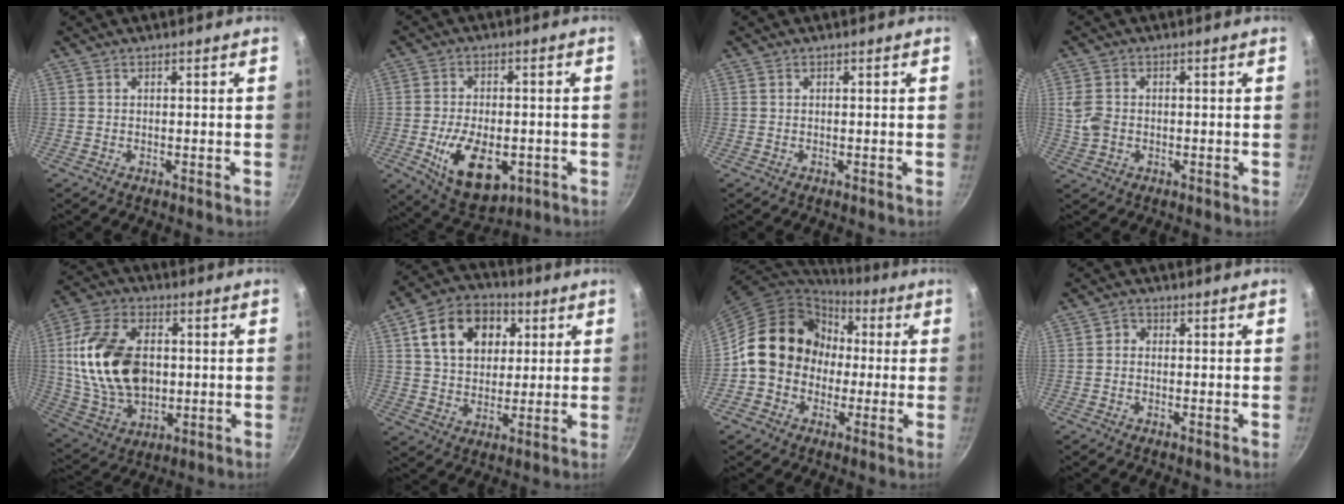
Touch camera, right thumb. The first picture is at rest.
{"total": 13.5, "force": [-3.8, 7.7, 10.5], "torque": [-0.160, -0.002, -0.046]}
{"total": 0.0}
{"total": 4.6, "force": [-0.2, 3.6, 2.9], "torque": [-0.058, 0.002, -0.004]}
{"total": 20.4, "force": [1.4, 13.4, 15.3], "torque": [-0.275, 0.007, 0.030]}
{"total": 15.4, "force": [4.9, 11.3, 9.2], "torque": [-0.126, 0.008, 0.073]}
{"total": 15.0, "force": [0.1, 13.1, 7.3], "torque": [-0.071, 0.038, -0.012]}
{"total": 1.5, "force": [-0.2, 1.4, 0.7], "torque": [-0.010, 0.006, -0.010]}